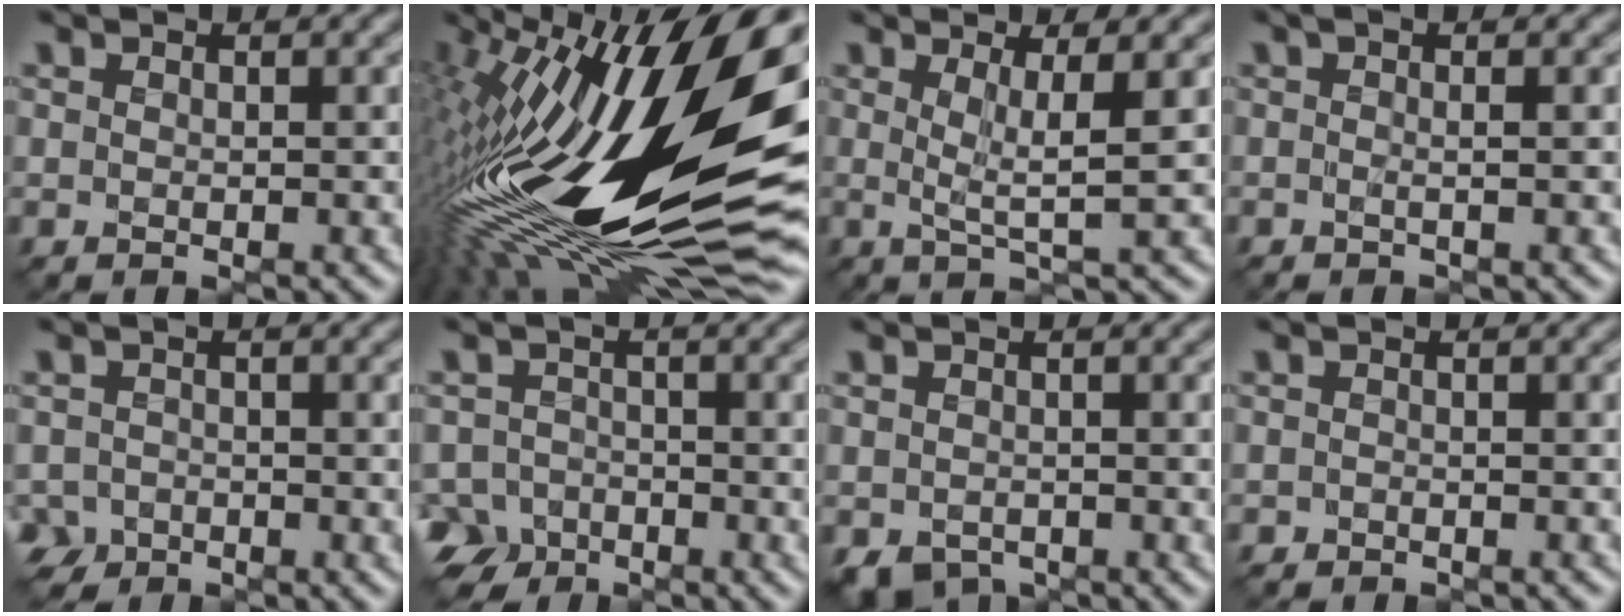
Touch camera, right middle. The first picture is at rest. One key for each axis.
{"total": 20.4, "fx": 0.8, "fy": 8.0, "fz": 18.7, "tx": -0.336, "ty": -0.036, "tz": -0.008}
{"total": 3.0, "fx": 0.2, "fy": 0.0, "fz": 3.0, "tx": -0.049, "ty": -0.003, "tz": 0.000}
{"total": 2.0, "fx": 0.8, "fy": 0.6, "fz": 1.7, "tx": -0.014, "ty": 0.012, "tz": -0.008}
{"total": 2.0, "fx": -1.2, "fy": 1.6, "fz": 0.3, "tx": -0.007, "ty": -0.002, "tz": -0.030}
{"total": 5.0, "fx": -3.5, "fy": 3.5, "fz": 0.8, "tx": -0.002, "ty": 0.000, "tz": -0.074}
{"total": 2.3, "fx": -1.5, "fy": 1.5, "fz": 1.0, "tx": -0.017, "ty": -0.007, "tz": -0.030}
{"total": 0.6, "fx": -0.6, "fy": 0.1, "fz": -0.2, "tx": 0.005, "ty": 0.001, "tz": -0.013}